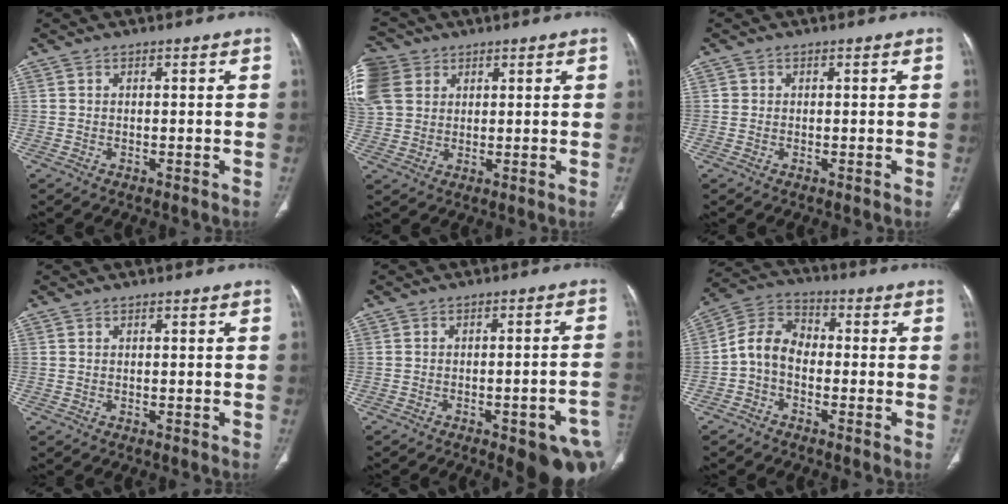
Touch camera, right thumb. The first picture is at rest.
{"total": 17.1, "force": [6.9, 13.4, 8.0], "torque": [-0.228, 0.039, 0.146]}
{"total": 0.8, "force": [0.1, 0.8, 0.1], "torque": [0.003, 0.004, 0.001]}
{"total": 0.0}
{"total": 15.1, "force": [-6.9, 4.1, 12.8], "torque": [-0.125, 0.029, -0.078]}
{"total": 7.7, "force": [-1.8, 5.5, 5.1], "torque": [-0.084, 0.034, -0.049]}